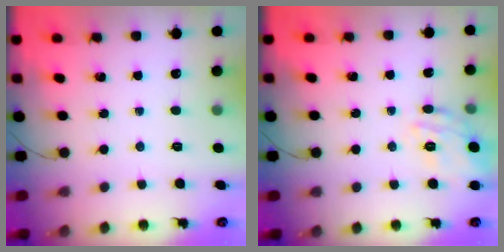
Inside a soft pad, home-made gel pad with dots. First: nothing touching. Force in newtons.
{"total": 8.9, "press": 8.9, "slide": 0.6}